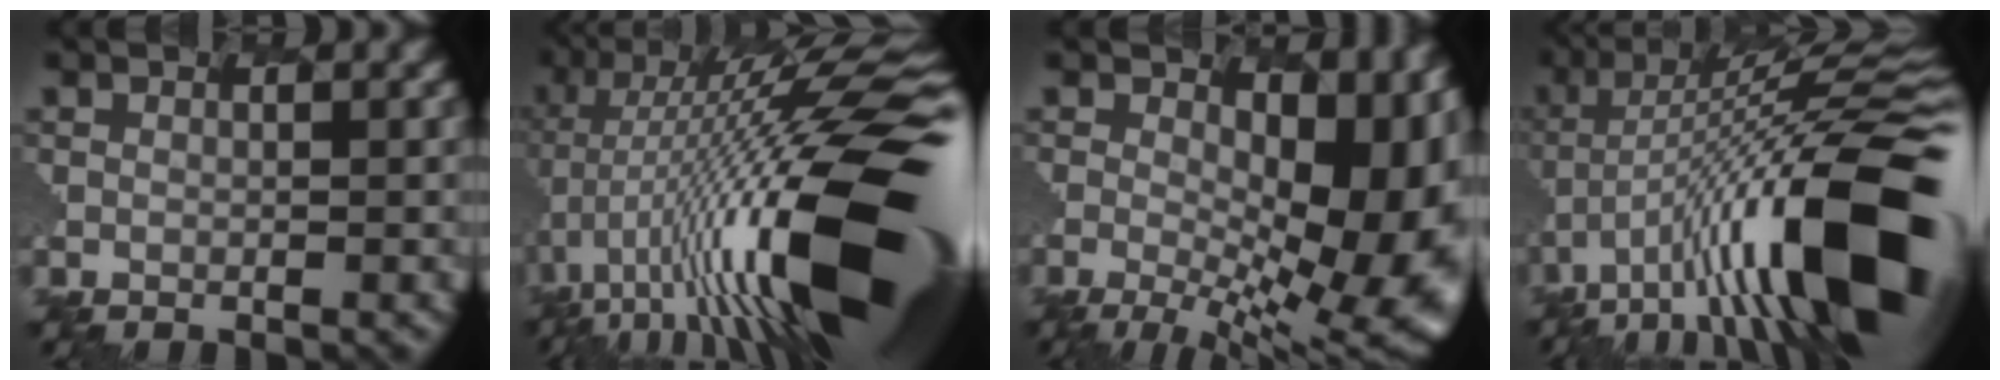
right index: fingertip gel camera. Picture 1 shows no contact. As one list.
[{"total": 19.2, "force": [-2.8, 5.8, 18.1], "torque": [-0.289, 0.023, -0.062]}, {"total": 13.7, "force": [-0.5, 7.3, 11.6], "torque": [-0.129, -0.009, -0.001]}, {"total": 15.6, "force": [-5.1, 4.6, 14.0], "torque": [-0.218, 0.027, -0.093]}]